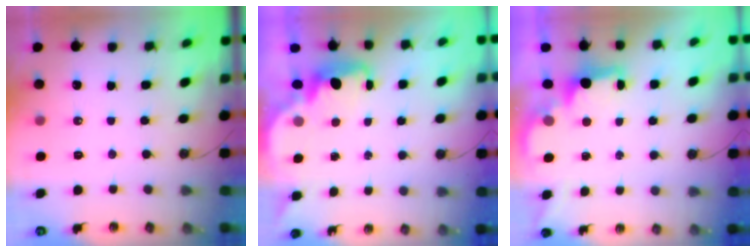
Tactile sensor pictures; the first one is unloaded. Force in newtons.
{"total": 2.2, "press": 2.1, "slide": 0.6}
{"total": 2.0, "press": 1.9, "slide": 0.8}